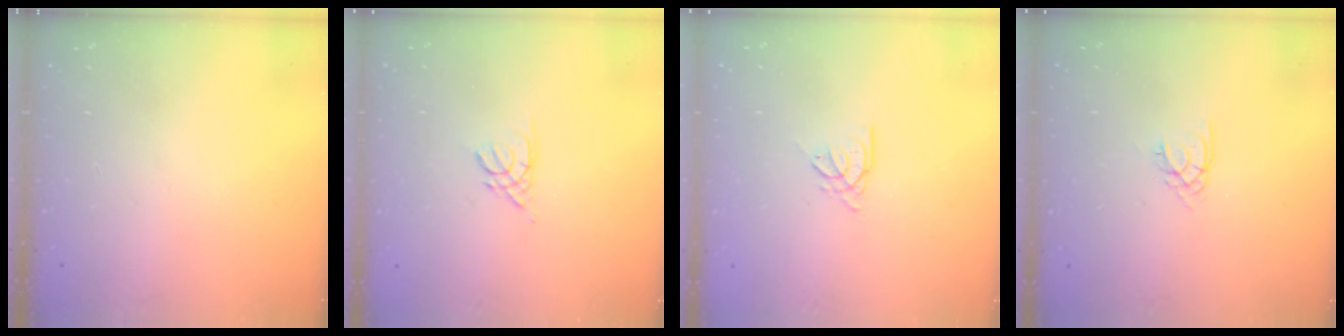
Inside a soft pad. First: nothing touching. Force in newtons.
{"total": 2.2, "press": 2.2, "slide": 0.4}
{"total": 0.9, "press": 0.8, "slide": 0.2}
{"total": 1.7, "press": 1.7, "slide": 0.1}